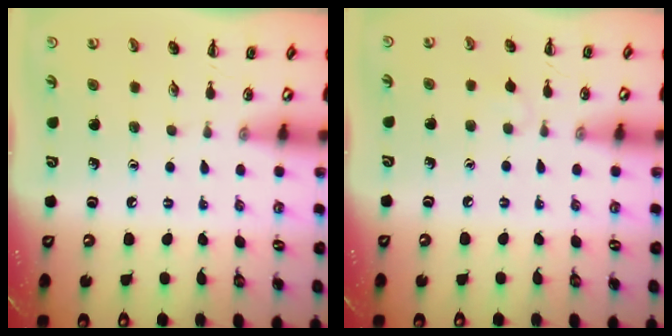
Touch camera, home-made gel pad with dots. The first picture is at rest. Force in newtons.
{"total": 2.8, "press": 2.6, "slide": 1.1}